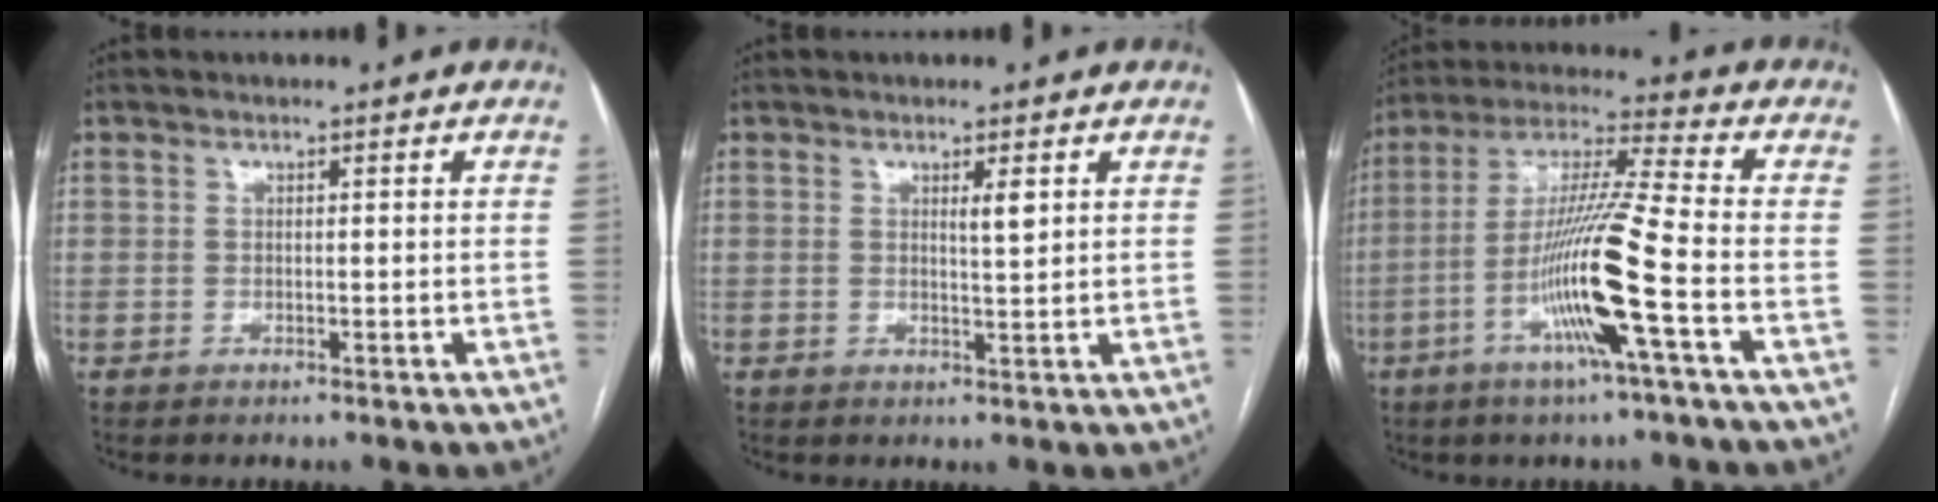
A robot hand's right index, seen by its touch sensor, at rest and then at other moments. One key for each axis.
{"total": 2.2, "fx": 1.0, "fy": 0.2, "fz": 1.9, "tx": -0.035, "ty": -0.006, "tz": 0.018}
{"total": 14.7, "fx": -5.0, "fy": -1.1, "fz": 13.8, "tx": -0.272, "ty": -0.006, "tz": -0.100}